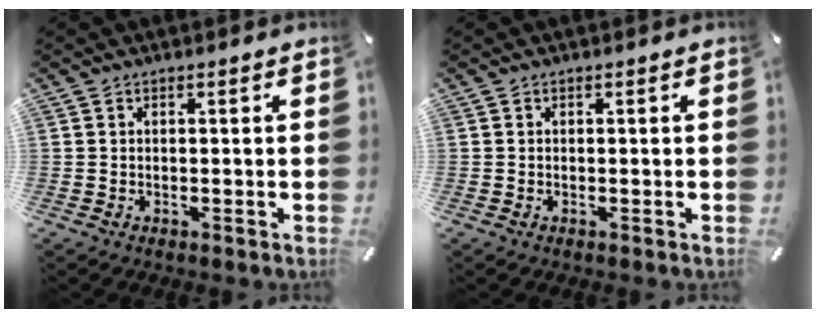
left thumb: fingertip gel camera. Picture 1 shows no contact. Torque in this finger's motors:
{"motor_torque": [0.01, 0.06, 0.00, 0.00, 0.00]}